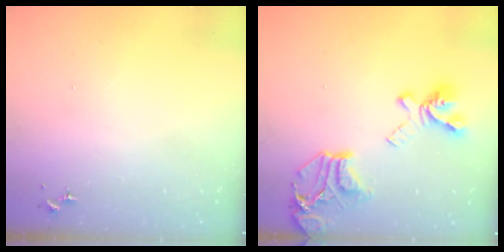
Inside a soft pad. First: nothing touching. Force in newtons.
{"total": 21.7, "press": 21.6, "slide": 2.0}